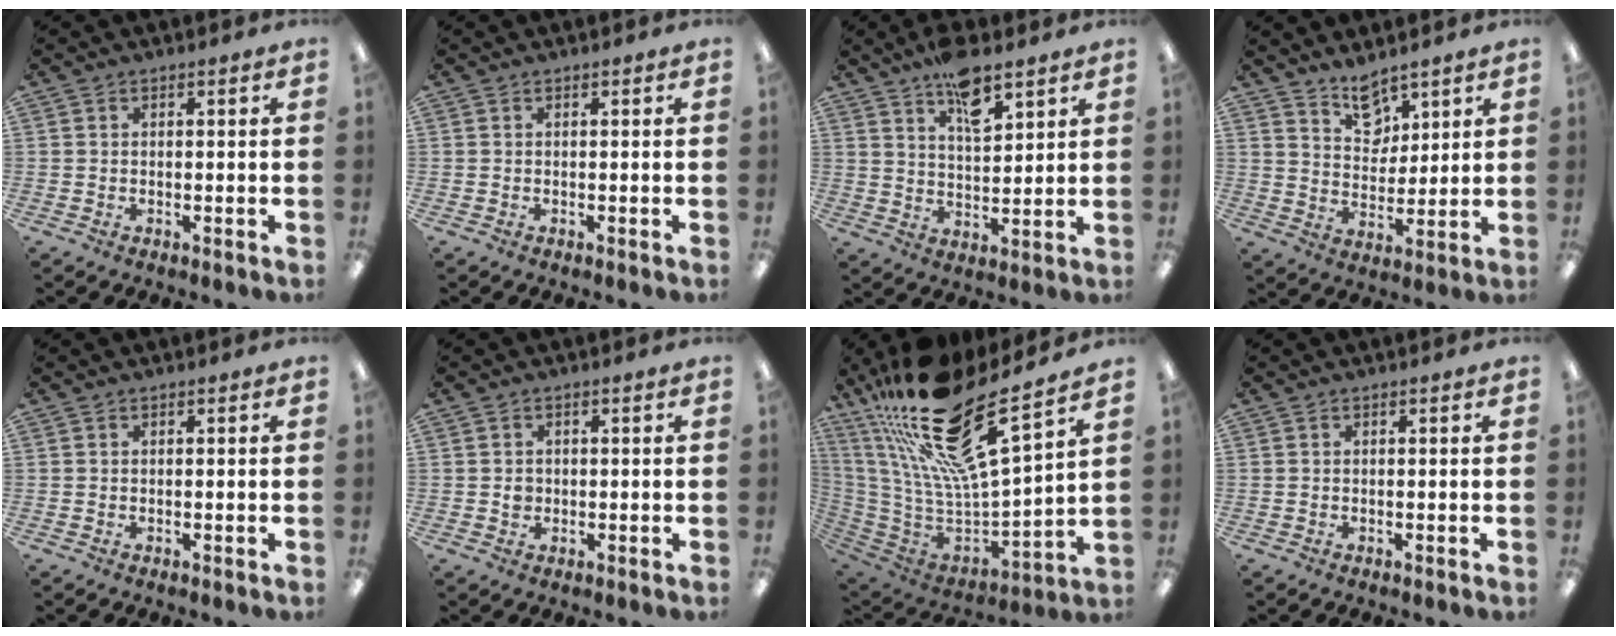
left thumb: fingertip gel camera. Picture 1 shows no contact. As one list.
[{"total": 0.0}, {"total": 9.6, "force": [6.7, 3.8, 5.7], "torque": [-0.090, -0.032, 0.116]}, {"total": 8.5, "force": [6.6, 4.7, 2.4], "torque": [-0.024, -0.043, 0.120]}, {"total": 0.0}, {"total": 1.8, "force": [0.0, 1.6, 0.8], "torque": [-0.008, 0.002, -0.004]}, {"total": 25.7, "force": [18.8, 5.8, 16.6], "torque": [-0.306, -0.137, 0.310]}, {"total": 0.0}]